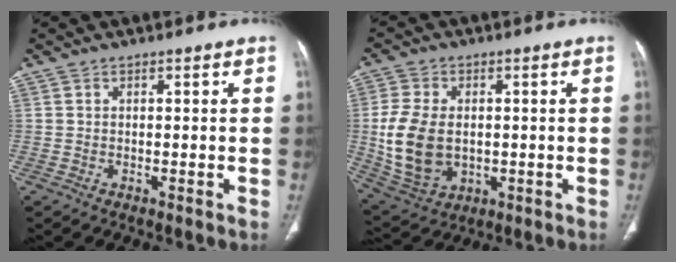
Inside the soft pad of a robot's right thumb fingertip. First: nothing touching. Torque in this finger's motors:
{"motor_torque": [-0.44, 0.88, 0.75, 0.52, 0.34]}